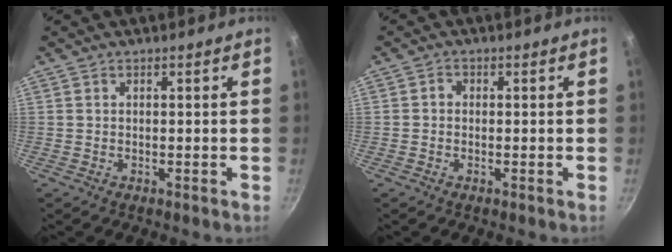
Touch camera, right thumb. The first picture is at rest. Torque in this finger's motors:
{"motor_torque": [-0.04, -0.11, 0.15, 0.01, 0.06]}